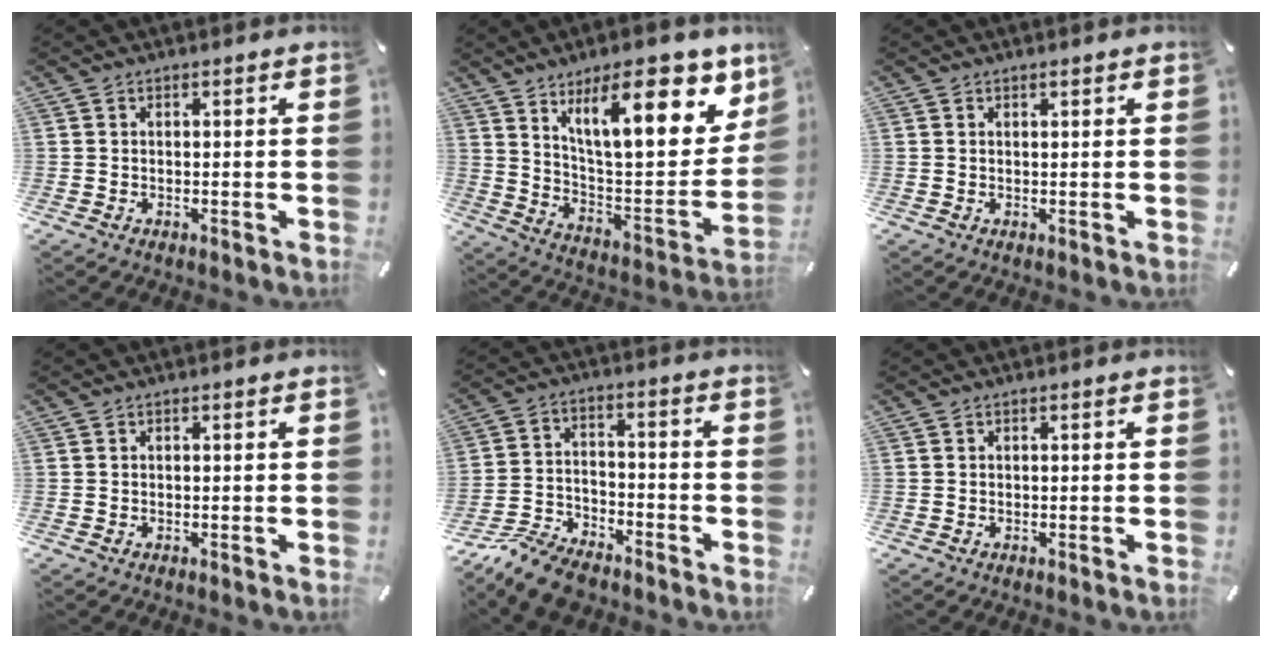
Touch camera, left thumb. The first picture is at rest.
{"total": 23.5, "force": [13.3, 8.9, 17.2], "torque": [-0.247, -0.084, 0.214]}
{"total": 0.7, "force": [0.5, 0.1, 0.4], "torque": [-0.009, 0.000, 0.009]}
{"total": 0.0}
{"total": 10.9, "force": [-9.3, 3.6, 4.5], "torque": [-0.085, 0.049, -0.181]}
{"total": 0.0}